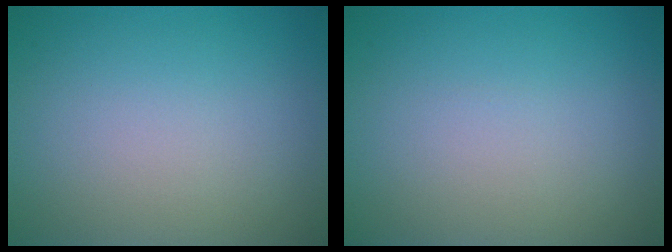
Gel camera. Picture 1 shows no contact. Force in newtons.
{"total": 0.0}